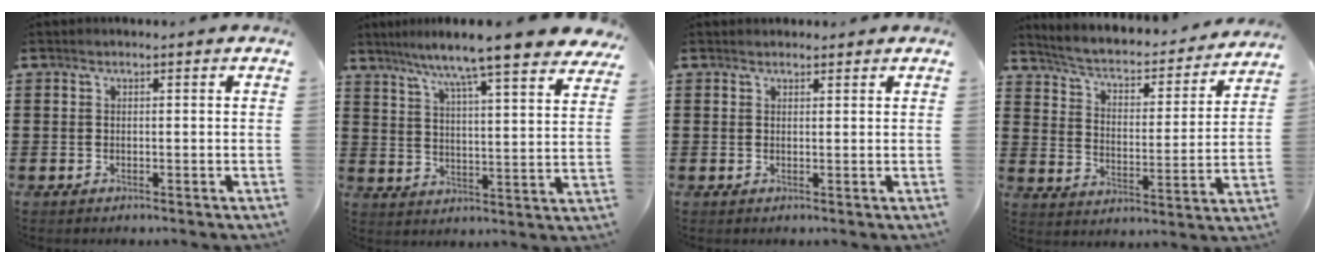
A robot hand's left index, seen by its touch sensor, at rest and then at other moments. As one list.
[{"total": 8.4, "force": [7.4, -1.0, 3.7], "torque": [-0.096, -0.054, 0.119]}, {"total": 1.2, "force": [1.1, 0.5, -0.1], "torque": [-0.001, 0.002, 0.022]}, {"total": 3.4, "force": [2.8, 0.9, 1.8], "torque": [-0.051, -0.028, 0.037]}]